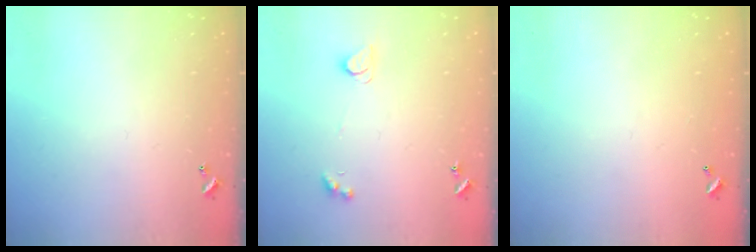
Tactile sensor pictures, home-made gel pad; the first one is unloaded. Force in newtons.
{"total": 2.4, "press": 2.4, "slide": 0.4}
{"total": 2.7, "press": 2.7, "slide": 0.1}